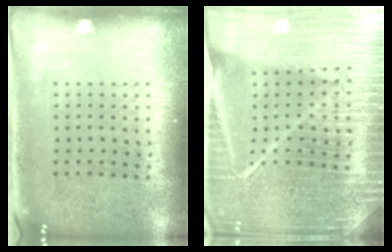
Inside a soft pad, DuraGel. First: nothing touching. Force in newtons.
{"total": 6.7, "press": 5.8, "slide": 3.4}